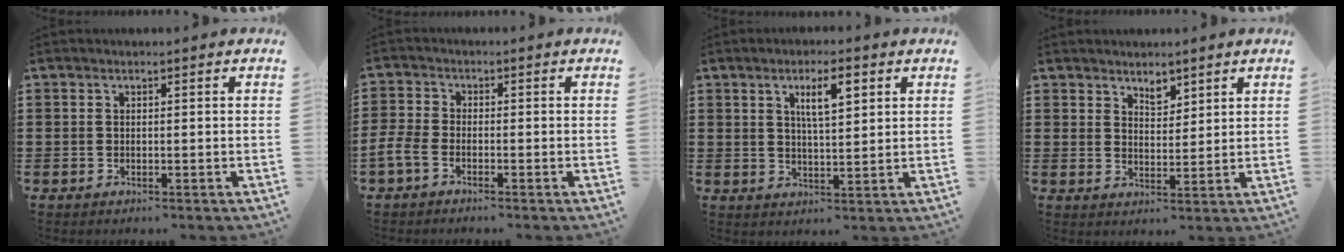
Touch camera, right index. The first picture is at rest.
{"total": 2.7, "force": [-1.9, 1.0, 1.5], "torque": [-0.049, -0.002, -0.043]}
{"total": 5.4, "force": [2.3, 1.4, 4.7], "torque": [-0.092, 0.004, 0.035]}
{"total": 3.0, "force": [2.5, 1.5, 0.7], "torque": [-0.022, 0.004, 0.047]}